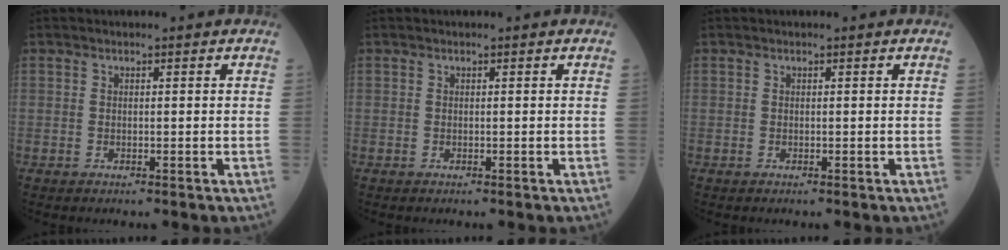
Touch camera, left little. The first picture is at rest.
{"total": 0.0}
{"total": 0.0}